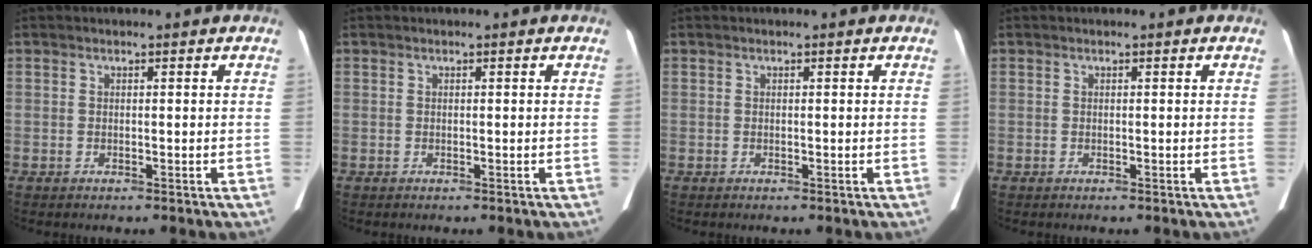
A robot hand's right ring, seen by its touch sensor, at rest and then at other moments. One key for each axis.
{"total": 0.0}
{"total": 0.0}
{"total": 0.0}